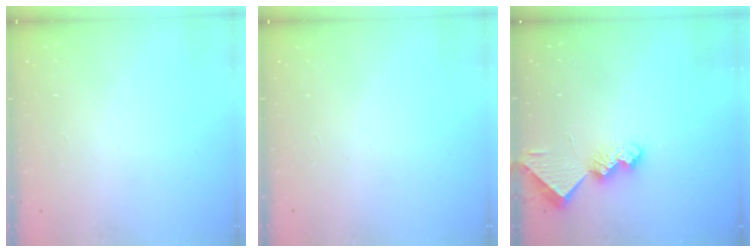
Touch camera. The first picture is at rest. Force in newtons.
{"total": 0.0}
{"total": 7.9, "press": 7.8, "slide": 0.5}